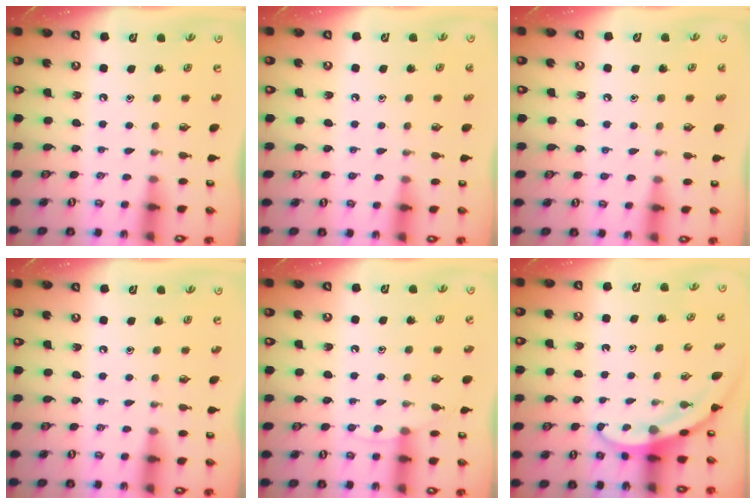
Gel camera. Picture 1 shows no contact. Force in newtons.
{"total": 1.7, "press": 1.7, "slide": 0.1}
{"total": 5.0, "press": 4.9, "slide": 1.0}
{"total": 0.0}
{"total": 4.2, "press": 4.2, "slide": 0.5}
{"total": 3.2, "press": 3.2, "slide": 0.1}